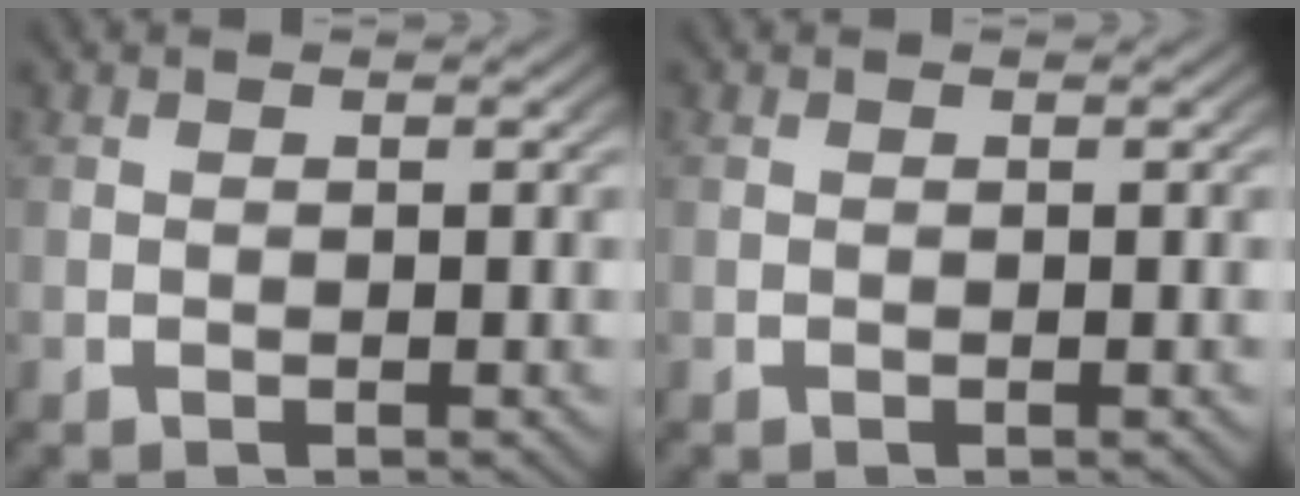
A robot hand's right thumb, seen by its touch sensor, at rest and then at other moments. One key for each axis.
{"total": 0.0}